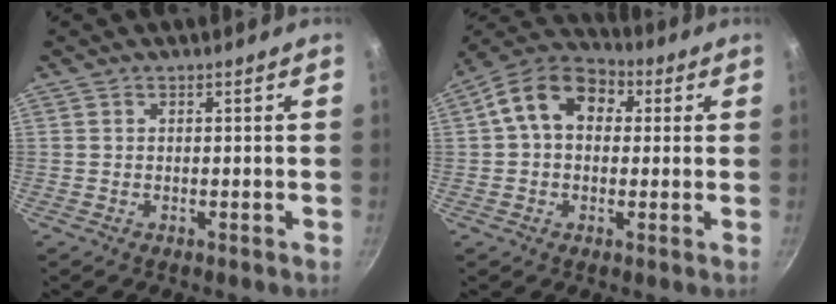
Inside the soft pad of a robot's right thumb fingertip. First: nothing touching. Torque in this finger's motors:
{"motor_torque": [1.46, 1.50, 0.47, -0.39, 0.35]}